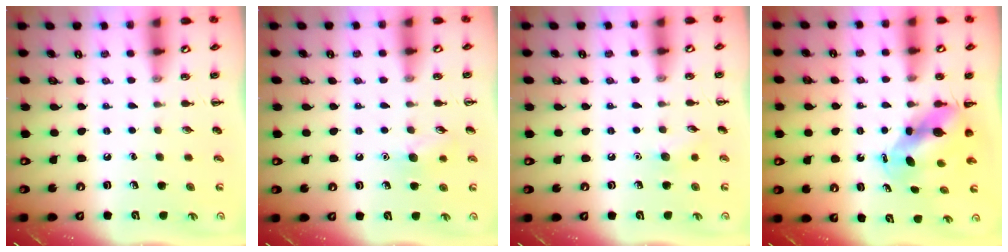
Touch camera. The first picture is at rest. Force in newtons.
{"total": 7.0, "press": 6.8, "slide": 1.6}
{"total": 6.0, "press": 5.8, "slide": 1.6}
{"total": 7.3, "press": 7.2, "slide": 0.9}